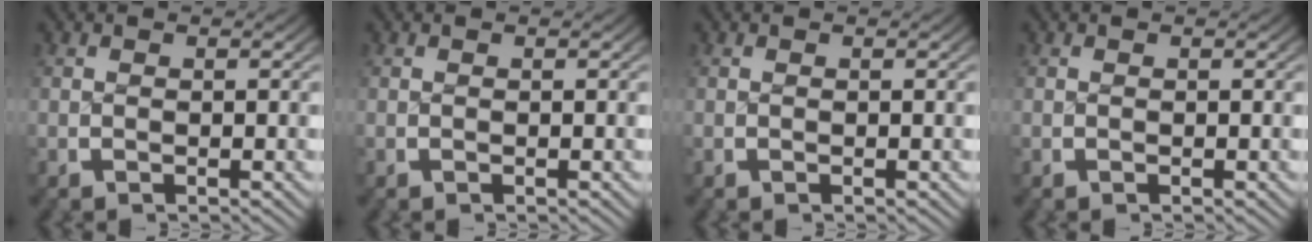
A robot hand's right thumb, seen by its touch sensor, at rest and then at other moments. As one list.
[{"total": 0.0}, {"total": 0.0}, {"total": 0.0}]